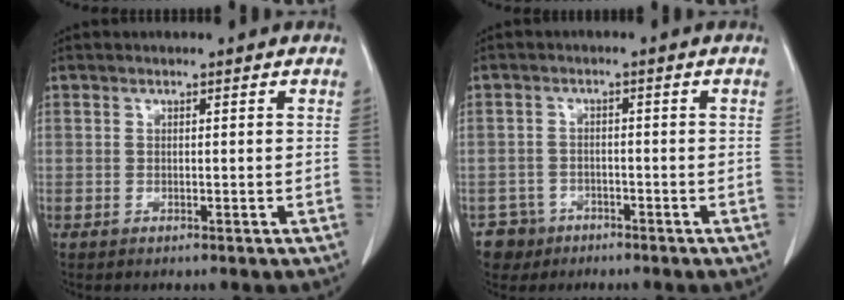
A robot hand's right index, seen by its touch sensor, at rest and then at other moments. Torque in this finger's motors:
{"motor_torque": [-1.20, 0.09, -0.93, -0.18]}